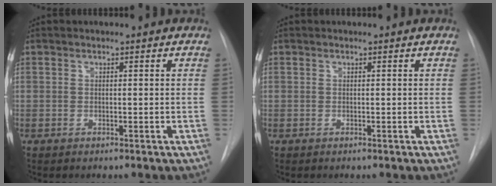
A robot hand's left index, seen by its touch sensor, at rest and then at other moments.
{"total": 0.0}